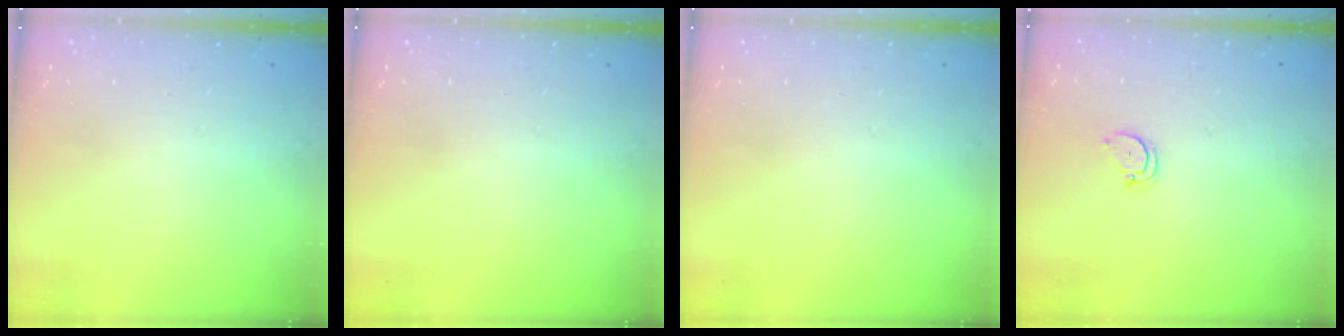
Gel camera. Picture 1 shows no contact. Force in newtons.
{"total": 0.0}
{"total": 0.0}
{"total": 2.4, "press": 2.4, "slide": 0.2}